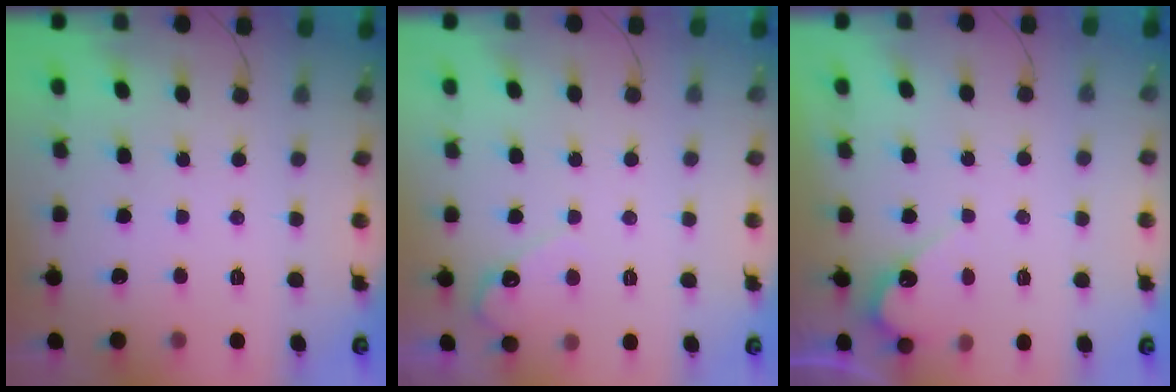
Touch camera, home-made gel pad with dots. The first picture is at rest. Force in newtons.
{"total": 4.2, "press": 4.2, "slide": 0.3}
{"total": 4.9, "press": 4.9, "slide": 0.3}